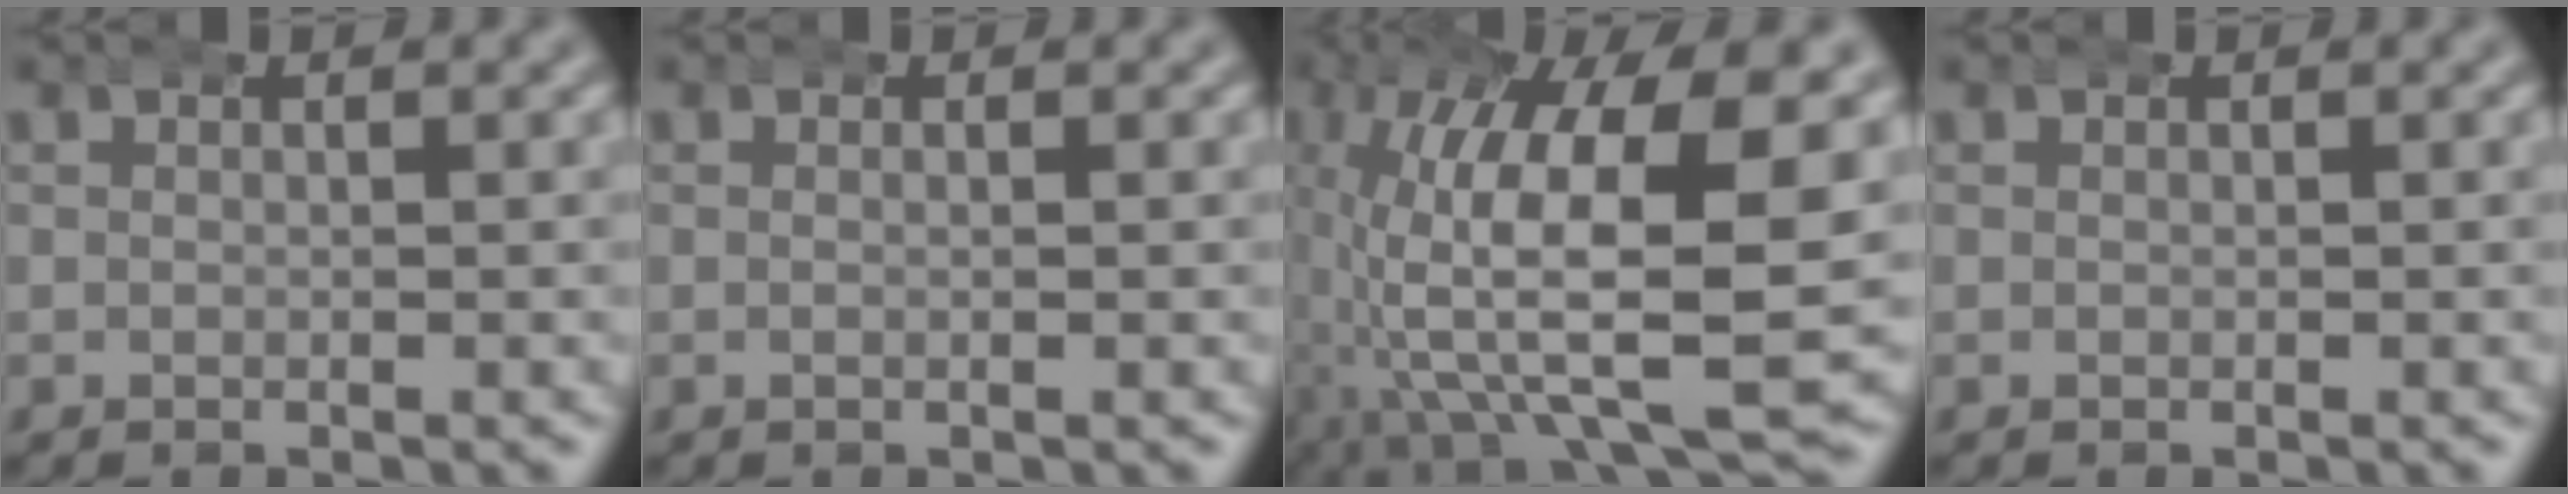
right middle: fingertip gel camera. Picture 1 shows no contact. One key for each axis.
{"total": 0.9, "fx": 0.0, "fy": 0.2, "fz": 0.9, "tx": -0.012, "ty": 0.004, "tz": -0.004}
{"total": 16.9, "fx": -1.0, "fy": 7.7, "fz": 15.0, "tx": -0.256, "ty": -0.035, "tz": 0.003}
{"total": 0.0}